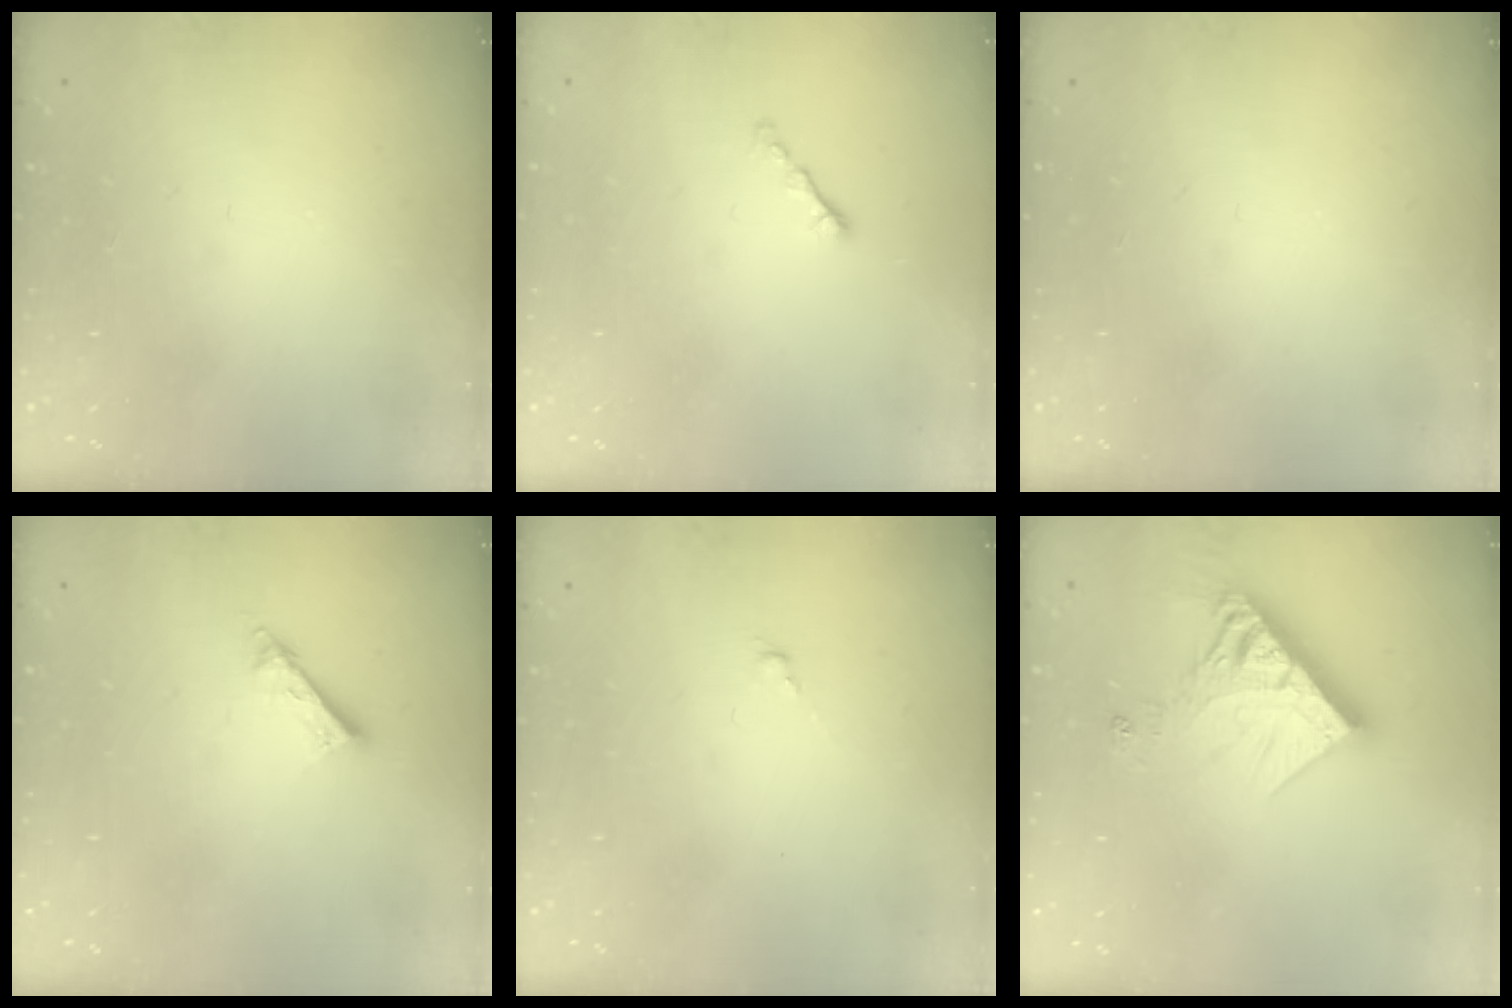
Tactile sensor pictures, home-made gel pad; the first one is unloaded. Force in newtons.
{"total": 0.8, "press": 0.6, "slide": 0.4}
{"total": 0.0}
{"total": 4.3, "press": 4.3, "slide": 0.3}
{"total": 0.5, "press": 0.4, "slide": 0.4}
{"total": 12.7, "press": 12.6, "slide": 1.6}